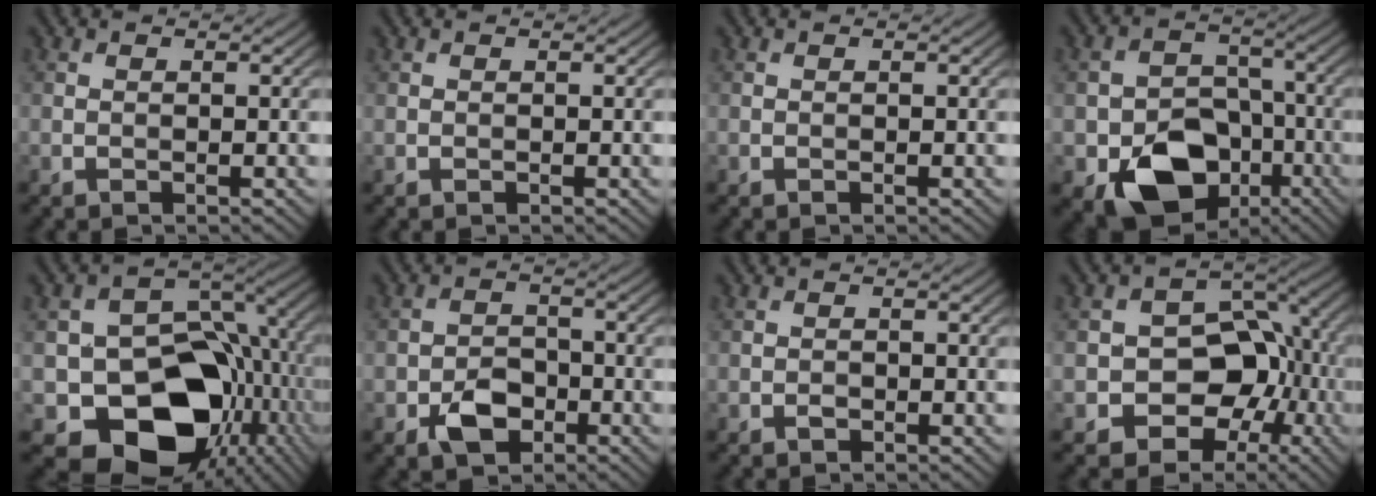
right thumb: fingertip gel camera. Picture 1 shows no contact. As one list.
[{"total": 0.0}, {"total": 0.0}, {"total": 12.4, "force": [-5.9, 8.7, 6.6], "torque": [-0.119, -0.036, -0.099]}, {"total": 16.4, "force": [-4.8, 12.3, 9.7], "torque": [-0.142, -0.041, -0.072]}, {"total": 4.7, "force": [-2.5, 3.0, 2.6], "torque": [-0.045, -0.004, -0.052]}, {"total": 0.7, "force": [-0.5, 0.4, 0.3], "torque": [-0.005, -0.003, -0.009]}, {"total": 11.0, "force": [-2.8, 8.6, 6.3], "torque": [-0.086, -0.012, -0.062]}]